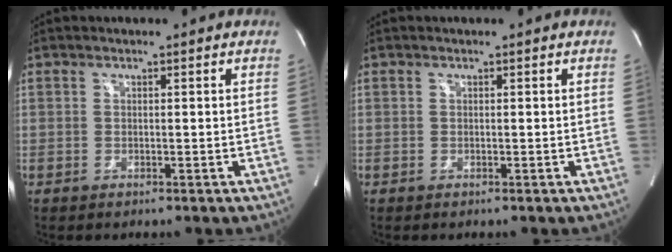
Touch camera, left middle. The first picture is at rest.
{"total": 0.0}